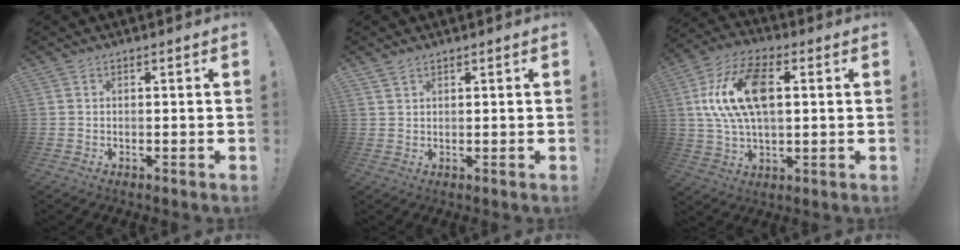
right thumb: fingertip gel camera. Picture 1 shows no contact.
{"total": 1.9, "force": [1.6, 0.7, 0.6], "torque": [-0.008, -0.008, 0.030]}
{"total": 17.7, "force": [3.7, 10.0, 14.1], "torque": [-0.251, 0.005, 0.065]}